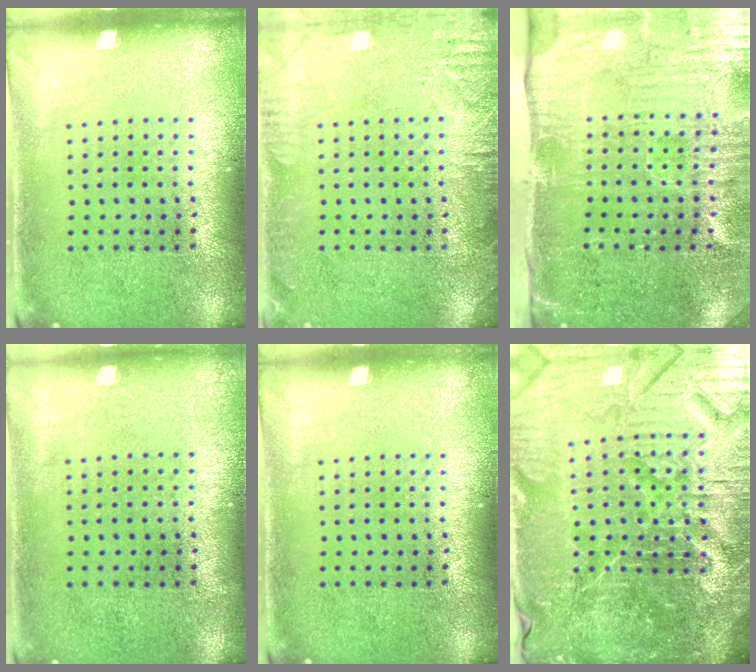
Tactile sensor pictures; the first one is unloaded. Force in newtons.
{"total": 2.6, "press": 2.5, "slide": 0.4}
{"total": 5.2, "press": 4.3, "slide": 2.9}
{"total": 0.0}
{"total": 0.0}
{"total": 7.2, "press": 6.4, "slide": 3.3}